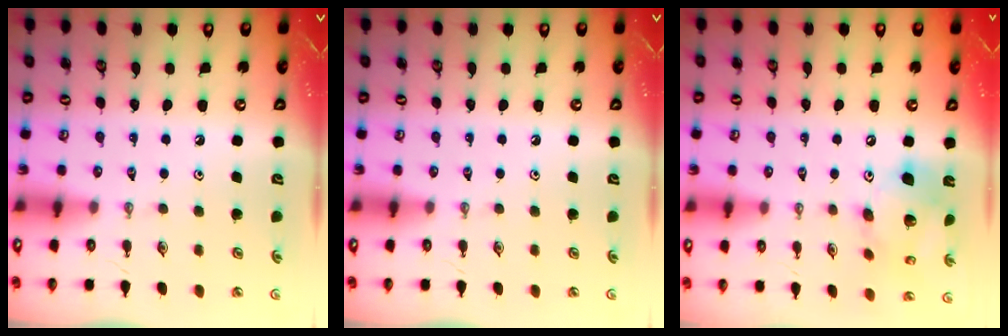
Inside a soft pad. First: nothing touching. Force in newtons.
{"total": 0.0}
{"total": 14.7, "press": 14.5, "slide": 2.5}